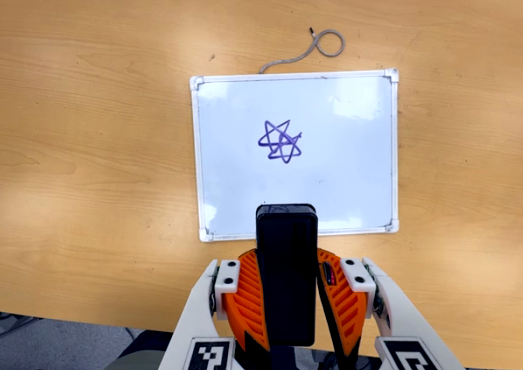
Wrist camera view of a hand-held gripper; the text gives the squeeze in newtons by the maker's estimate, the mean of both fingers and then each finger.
{"total": 10.2, "left": 8.5, "right": 11.9}